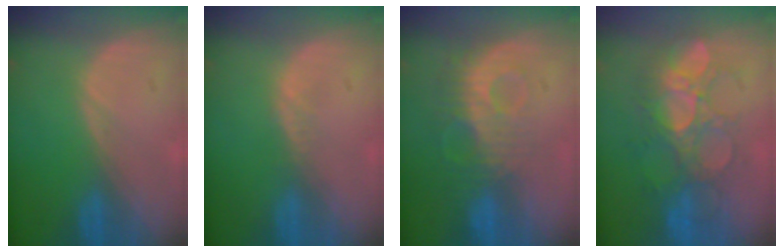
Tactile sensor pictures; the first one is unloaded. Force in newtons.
{"total": 0.8, "press": 0.7, "slide": 0.2}
{"total": 9.2, "press": 8.1, "slide": 4.5}
{"total": 9.1, "press": 8.9, "slide": 1.9}